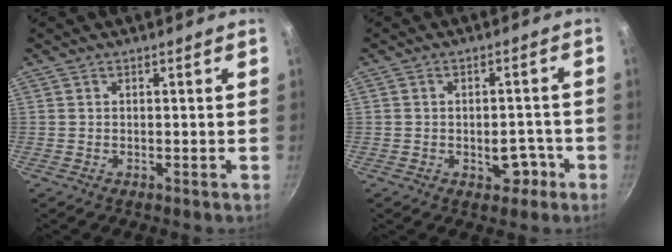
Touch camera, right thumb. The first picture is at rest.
{"total": 4.9, "force": [-2.0, 3.2, 3.2], "torque": [-0.012, 0.021, -0.023]}